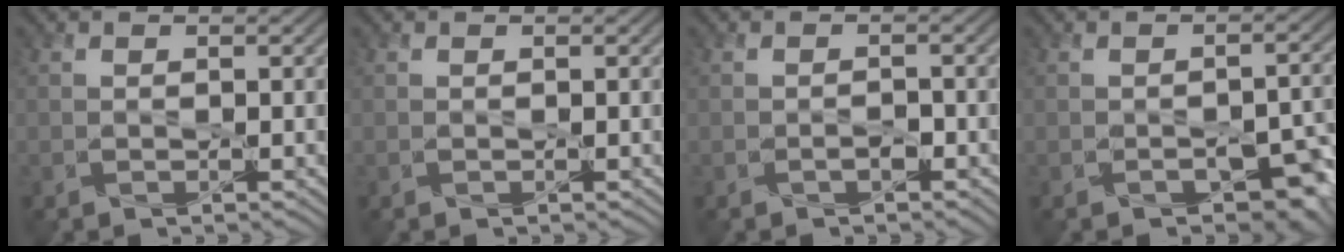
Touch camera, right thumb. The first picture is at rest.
{"total": 0.0}
{"total": 1.2, "force": [-0.7, 0.6, 0.7], "torque": [-0.013, 0.001, -0.013]}
{"total": 4.8, "force": [-2.5, 2.6, 3.1], "torque": [-0.040, -0.002, -0.026]}